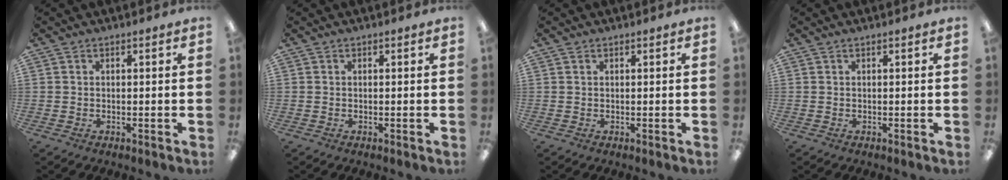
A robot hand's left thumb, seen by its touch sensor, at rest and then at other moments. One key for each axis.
{"total": 0.0}
{"total": 0.6, "fx": 0.3, "fy": 0.3, "fz": 0.3, "tx": -0.006, "ty": 0.003, "tz": 0.005}
{"total": 0.0}